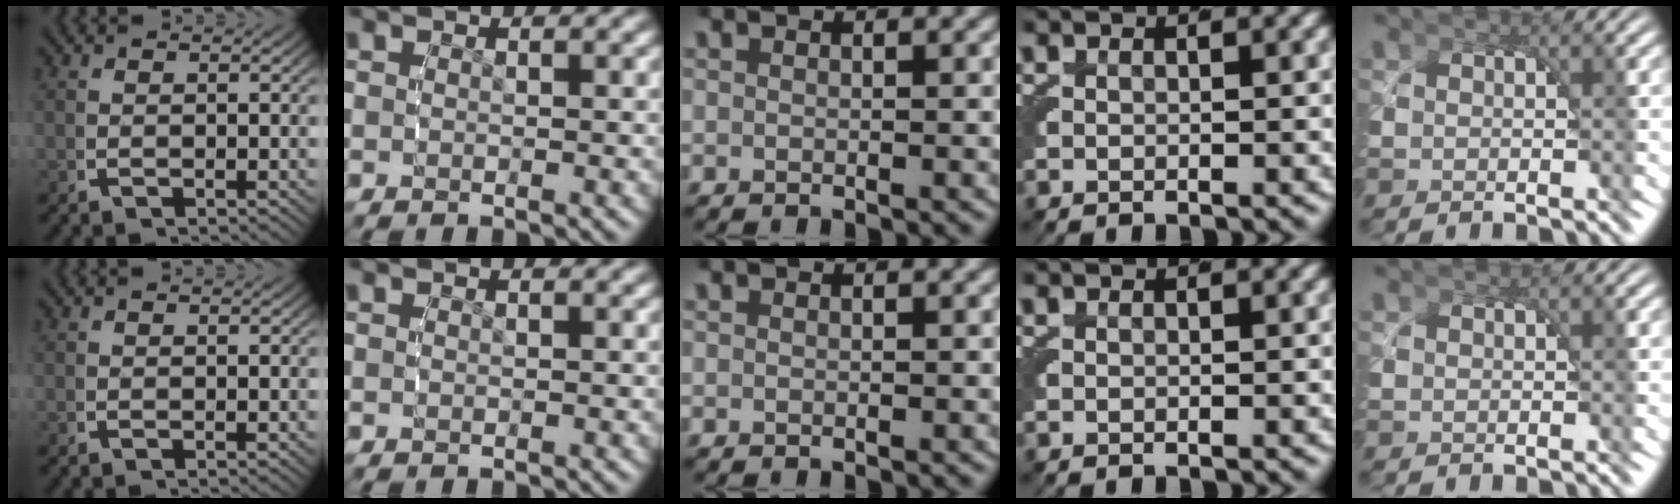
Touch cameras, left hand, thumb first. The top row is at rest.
{}